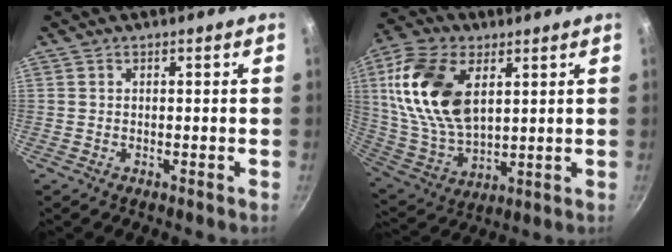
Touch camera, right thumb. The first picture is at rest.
{"total": 19.5, "force": [5.7, 11.5, 14.7], "torque": [-0.272, -0.014, 0.118]}